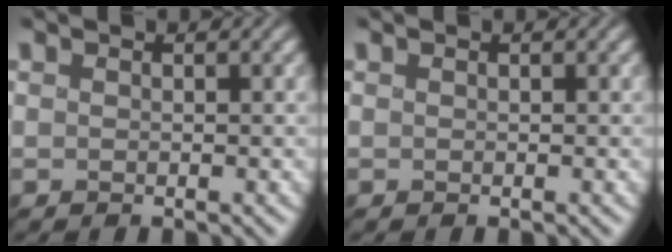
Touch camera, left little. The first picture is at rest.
{"total": 0.0}